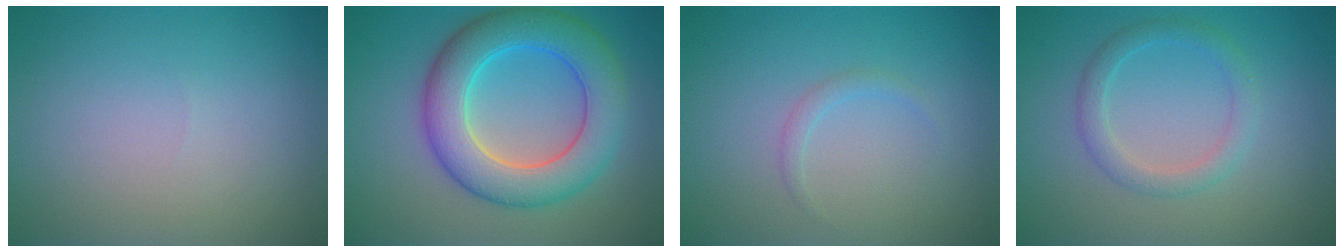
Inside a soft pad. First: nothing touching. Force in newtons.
{"total": 8.3, "press": 8.3, "slide": 0.1}
{"total": 0.9, "press": 0.9, "slide": 0.1}
{"total": 2.4, "press": 2.3, "slide": 0.1}